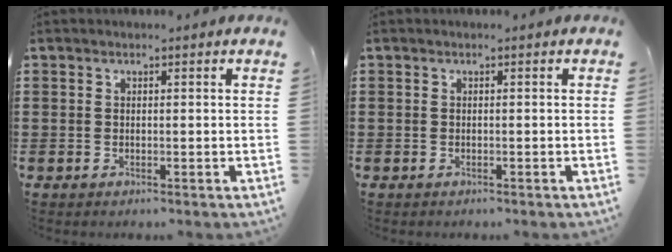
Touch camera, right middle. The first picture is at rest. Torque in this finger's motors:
{"motor_torque": [-0.19, 0.18, 0.02, -0.01]}